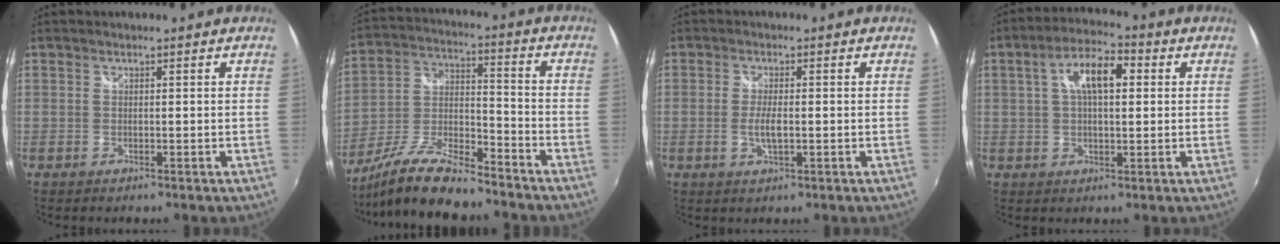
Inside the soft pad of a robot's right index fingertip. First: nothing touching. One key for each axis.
{"total": 15.3, "fx": -12.4, "fy": 3.8, "fz": 8.1, "tx": -0.179, "ty": -0.008, "tz": -0.229}
{"total": 3.3, "fx": -0.6, "fy": 0.8, "fz": 3.1, "tx": -0.062, "ty": -0.005, "tz": -0.011}
{"total": 8.9, "fx": 2.1, "fy": 3.9, "fz": 7.7, "tx": -0.138, "ty": 0.023, "tz": 0.033}